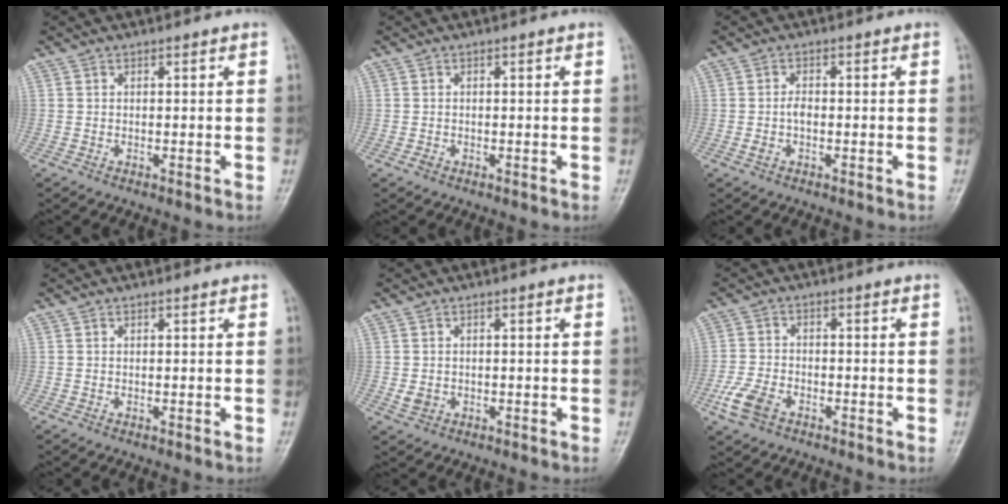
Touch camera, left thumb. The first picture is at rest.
{"total": 0.7, "force": [-0.4, 0.5, 0.1], "torque": [-0.001, 0.001, -0.012]}
{"total": 1.2, "force": [-0.4, 0.7, 0.9], "torque": [-0.018, 0.002, -0.012]}
{"total": 0.0}
{"total": 1.9, "force": [-0.5, 1.6, 0.9], "torque": [-0.015, 0.000, -0.006]}
{"total": 5.8, "force": [-3.2, 3.4, 3.4], "torque": [-0.082, 0.009, -0.064]}